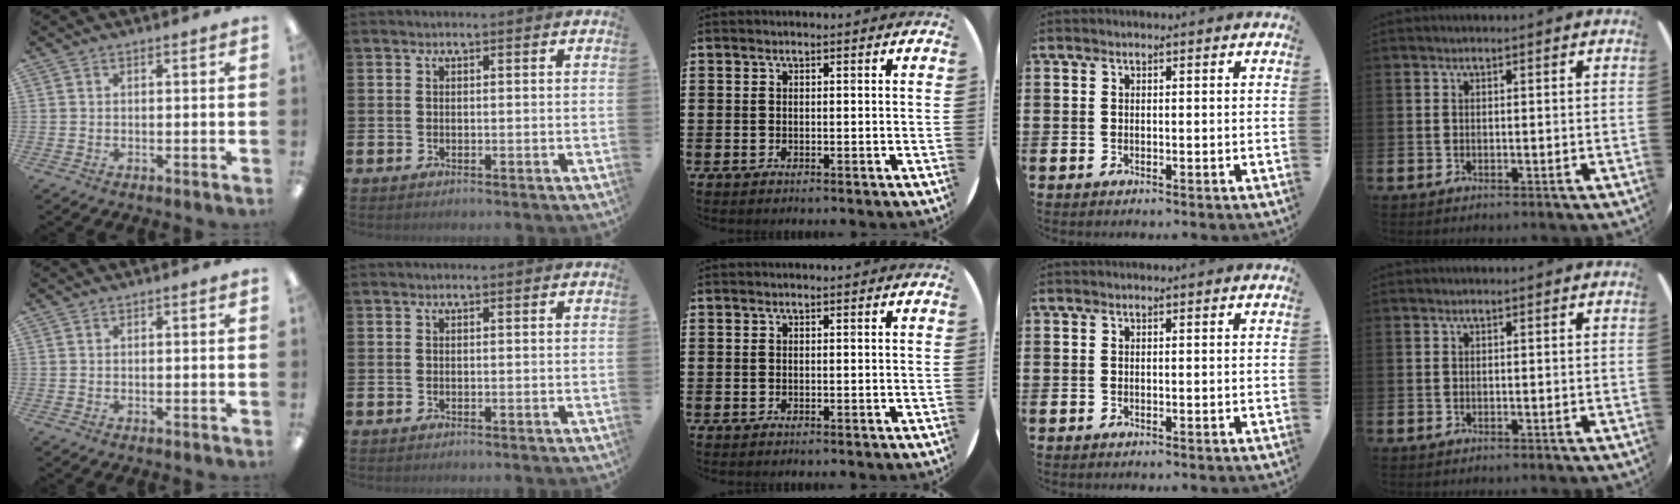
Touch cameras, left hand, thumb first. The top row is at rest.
{}